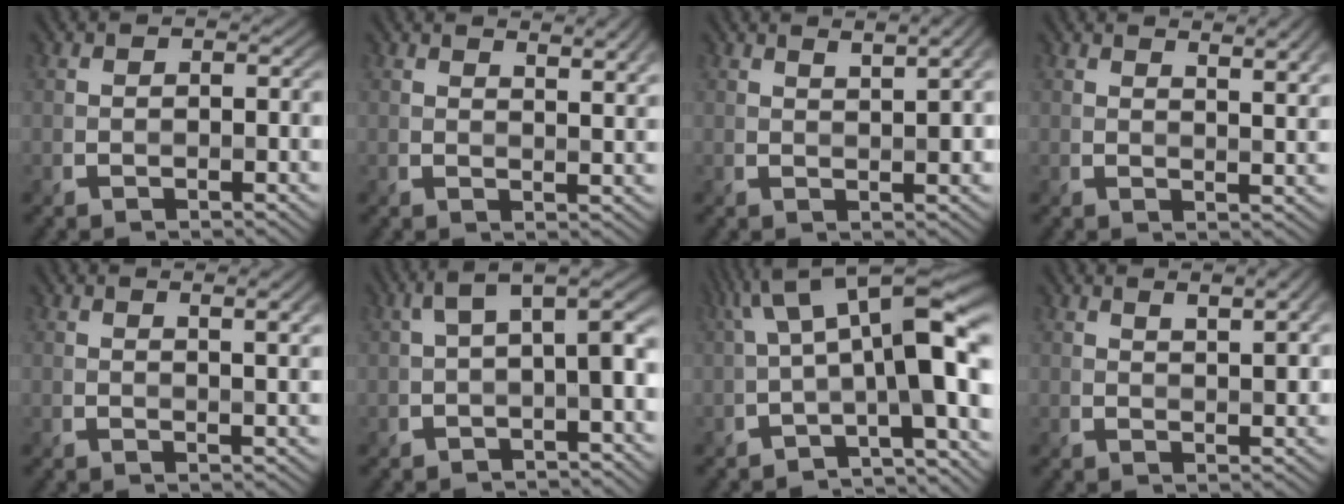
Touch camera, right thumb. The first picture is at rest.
{"total": 5.1, "force": [3.5, 1.4, 3.4], "torque": [-0.056, 0.003, 0.056]}
{"total": 3.9, "force": [2.3, 0.7, 3.1], "torque": [-0.050, 0.008, 0.035]}
{"total": 5.6, "force": [3.6, 1.5, 4.0], "torque": [-0.059, 0.005, 0.055]}
{"total": 4.2, "force": [2.4, 1.0, 3.3], "torque": [-0.049, 0.005, 0.034]}
{"total": 4.4, "force": [0.1, 1.2, 4.2], "torque": [-0.066, 0.014, -0.003]}
{"total": 11.0, "force": [0.8, 3.0, 10.6], "torque": [-0.166, 0.021, 0.005]}
{"total": 4.4, "force": [2.7, 1.0, 3.3], "torque": [-0.057, 0.006, 0.047]}